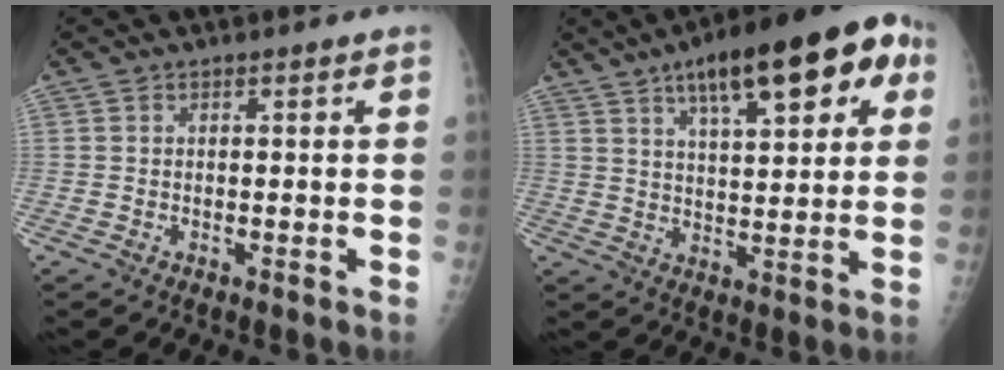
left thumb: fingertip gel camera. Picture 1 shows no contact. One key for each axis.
{"total": 19.8, "fx": 9.2, "fy": 7.0, "fz": 16.0, "tx": -0.204, "ty": -0.001, "tz": 0.132}